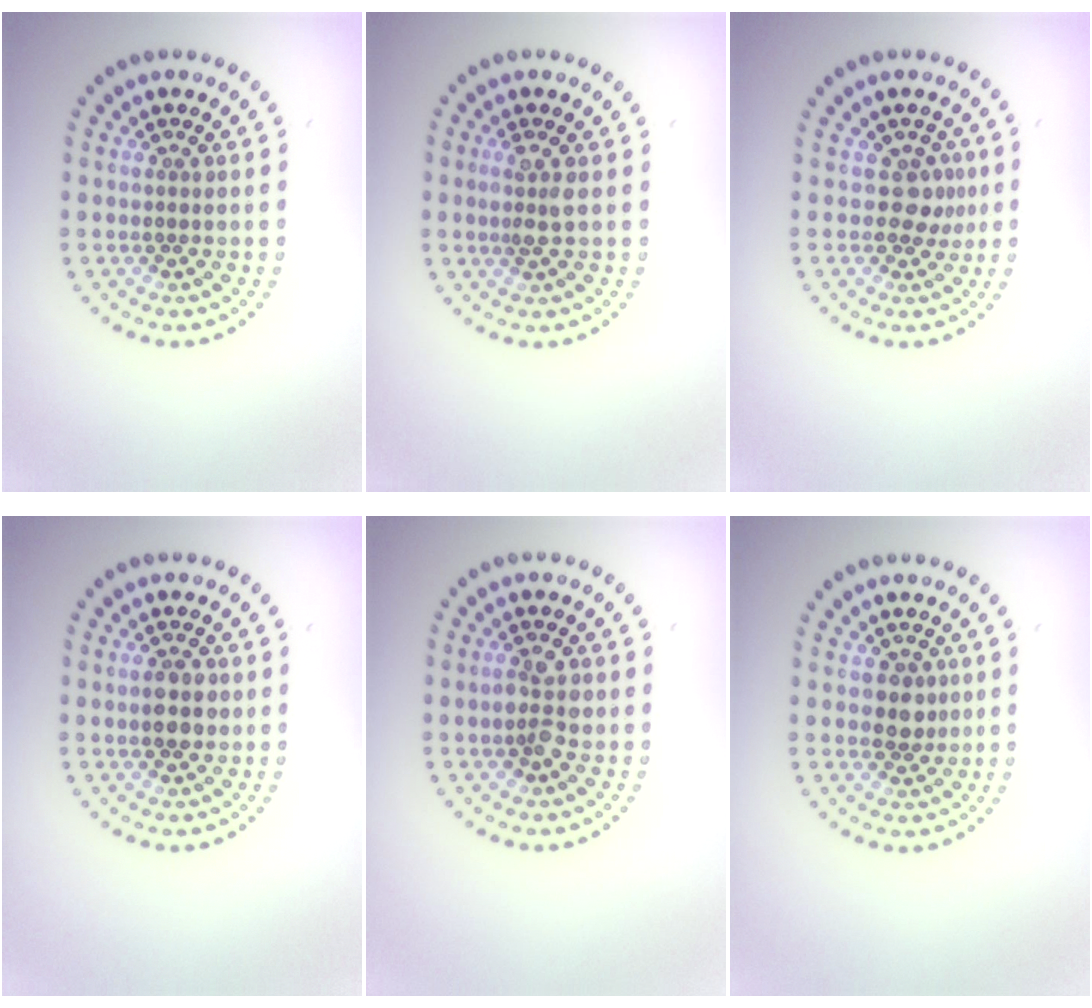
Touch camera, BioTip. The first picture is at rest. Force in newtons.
{"total": 1.8, "press": 1.6, "slide": 0.7}
{"total": 1.9, "press": 1.6, "slide": 1.1}
{"total": 2.9, "press": 2.9, "slide": 0.1}
{"total": 2.4, "press": 2.4, "slide": 0.1}
{"total": 2.0, "press": 1.9, "slide": 0.7}